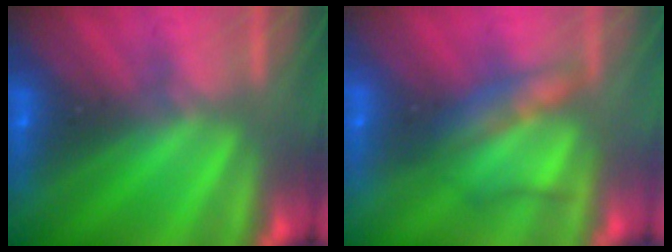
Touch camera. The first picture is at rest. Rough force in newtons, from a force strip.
{"total": 2.3}